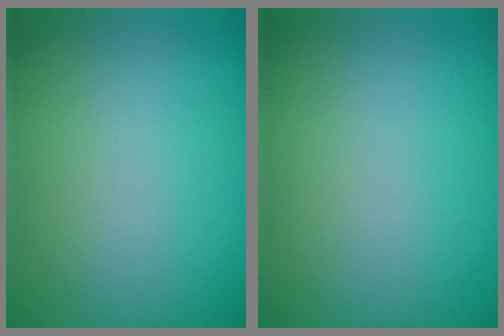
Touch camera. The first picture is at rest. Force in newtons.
{"total": 0.0}